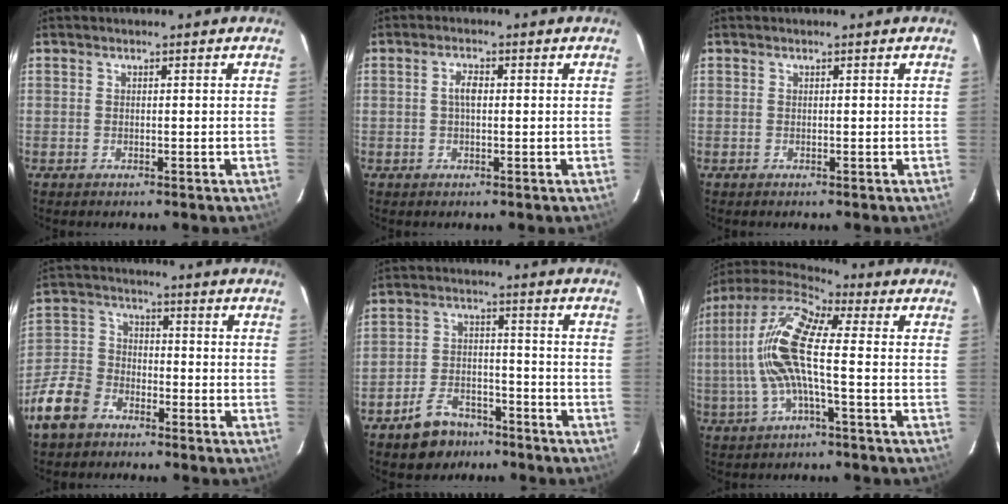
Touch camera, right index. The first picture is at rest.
{"total": 2.4, "force": [0.3, 1.1, 2.1], "torque": [-0.041, 0.005, 0.005]}
{"total": 0.0}
{"total": 10.9, "force": [-7.0, 6.9, 4.6], "torque": [-0.117, 0.018, -0.136]}
{"total": 8.7, "force": [-6.4, 5.1, 3.0], "torque": [-0.078, 0.024, -0.088]}
{"total": 14.3, "force": [-0.5, 3.3, 13.9], "torque": [-0.276, 0.009, -0.016]}